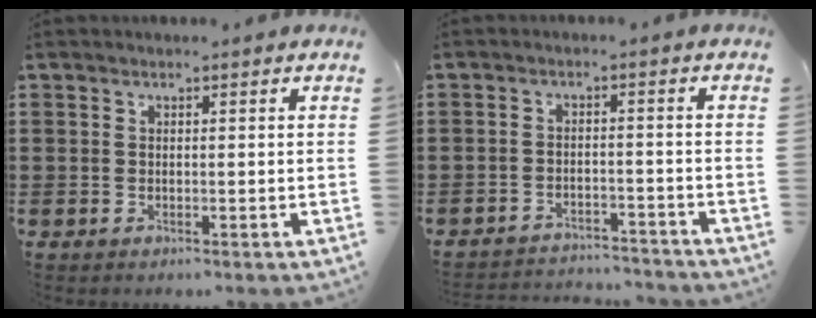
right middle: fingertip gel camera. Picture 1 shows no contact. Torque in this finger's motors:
{"motor_torque": [2.14, 0.00, 0.10, 0.06]}